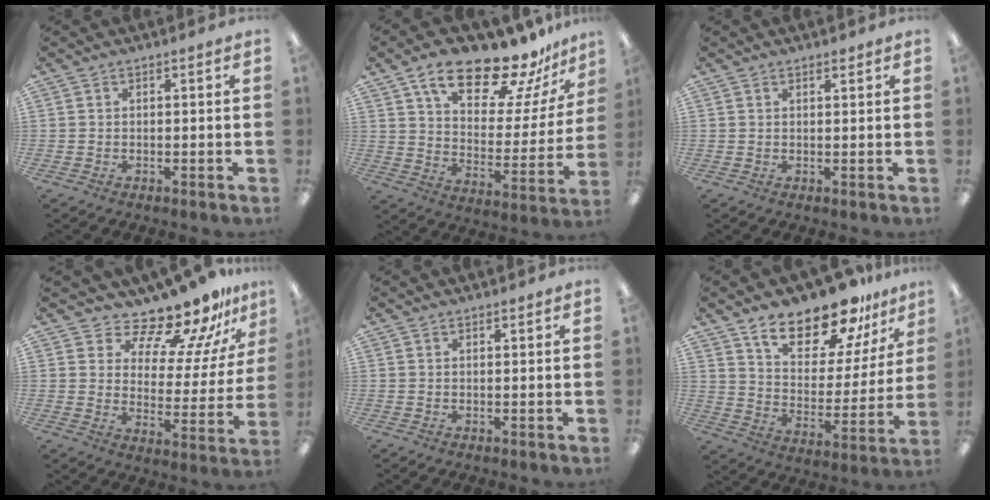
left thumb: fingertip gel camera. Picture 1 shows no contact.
{"total": 20.7, "force": [15.6, 7.5, 11.3], "torque": [-0.179, -0.101, 0.264]}
{"total": 1.2, "force": [1.1, 0.4, 0.3], "torque": [-0.007, -0.001, 0.020]}
{"total": 13.1, "force": [12.1, 3.1, 4.2], "torque": [-0.082, -0.108, 0.206]}
{"total": 0.6, "force": [0.5, 0.1, 0.0], "torque": [-0.001, 0.002, 0.010]}
{"total": 18.0, "force": [14.8, 6.6, 7.8], "torque": [-0.136, -0.104, 0.257]}